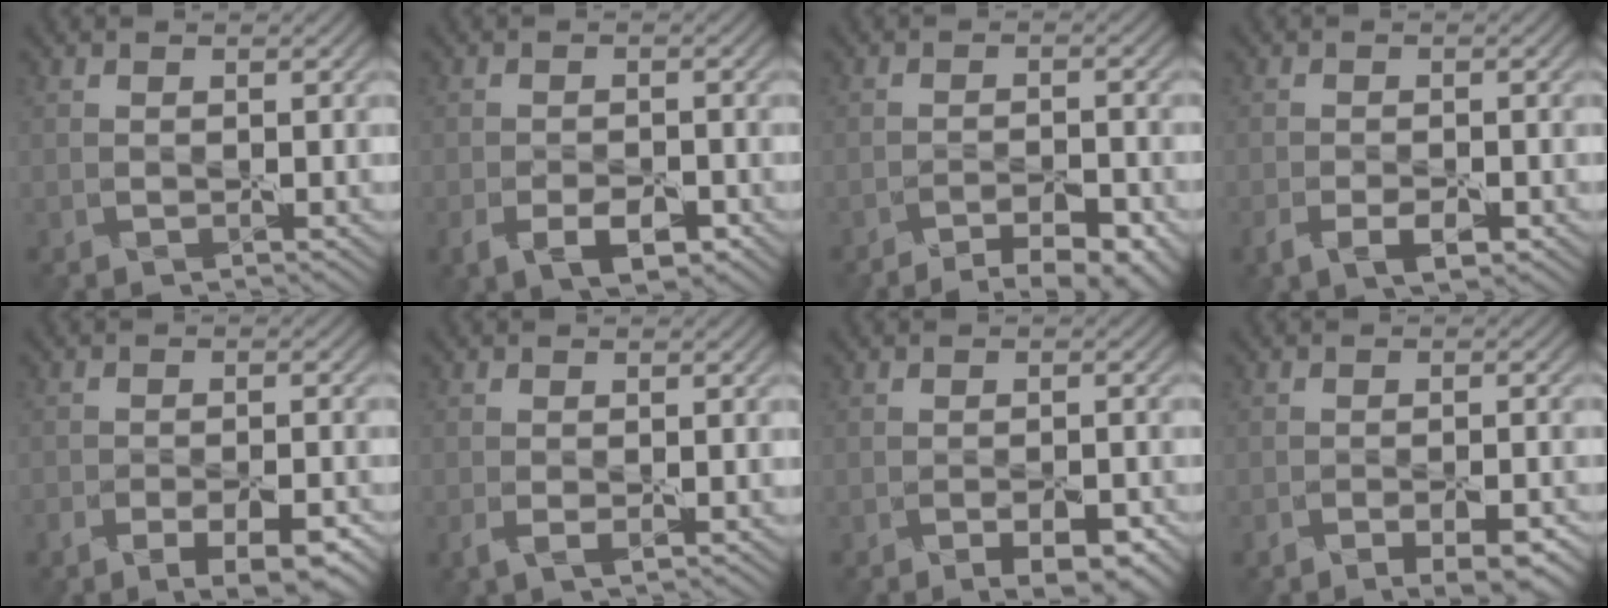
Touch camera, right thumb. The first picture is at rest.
{"total": 4.0, "force": [-2.4, 1.8, 2.6], "torque": [-0.040, -0.001, -0.041]}
{"total": 6.0, "force": [-5.1, 0.9, 3.0], "torque": [-0.033, 0.014, -0.067]}
{"total": 3.2, "force": [-1.9, 1.3, 2.2], "torque": [-0.034, 0.001, -0.034]}
{"total": 5.9, "force": [-4.1, 1.8, 3.7], "torque": [-0.045, -0.002, -0.061]}
{"total": 1.7, "force": [-0.6, 0.8, 1.4], "torque": [-0.030, -0.005, -0.008]}
{"total": 3.4, "force": [-2.1, 1.2, 2.4], "torque": [-0.023, 0.001, -0.020]}
{"total": 4.8, "force": [-3.2, 1.4, 3.2], "torque": [-0.036, -0.003, -0.042]}